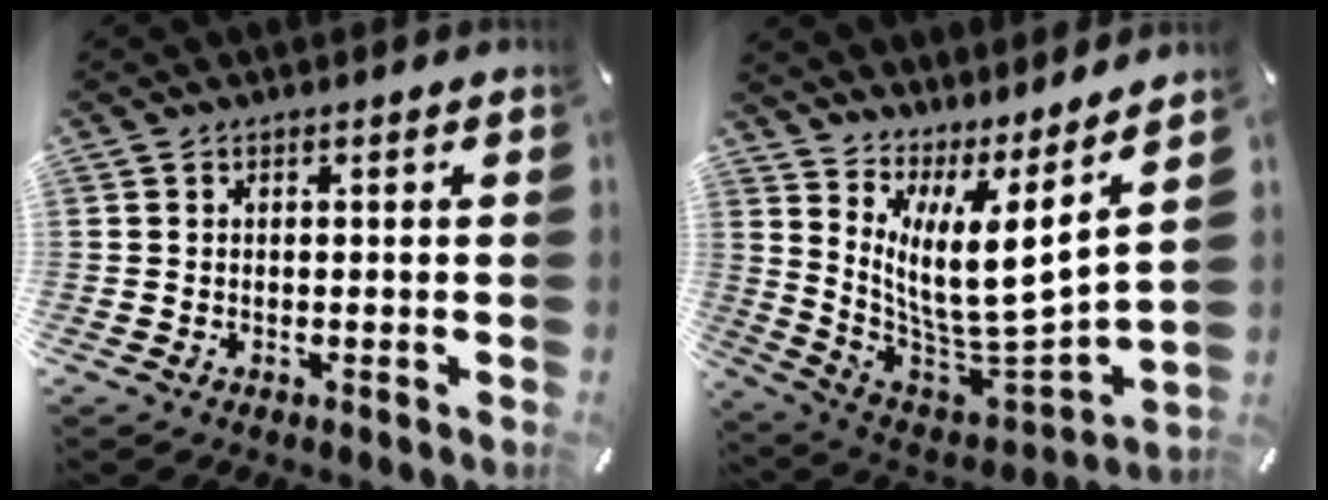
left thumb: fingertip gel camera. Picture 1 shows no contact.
{"total": 10.9, "force": [5.1, 2.3, 9.4], "torque": [-0.191, -0.094, 0.076]}